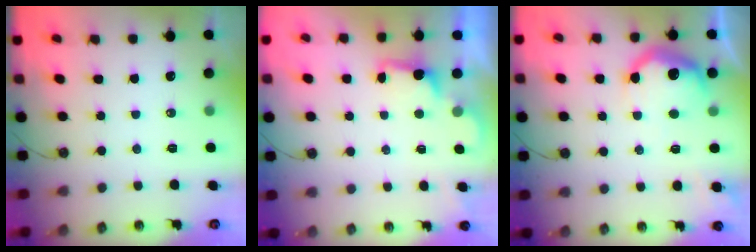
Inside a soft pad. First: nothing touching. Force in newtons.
{"total": 1.8, "press": 1.5, "slide": 1.0}
{"total": 11.8, "press": 11.8, "slide": 0.8}